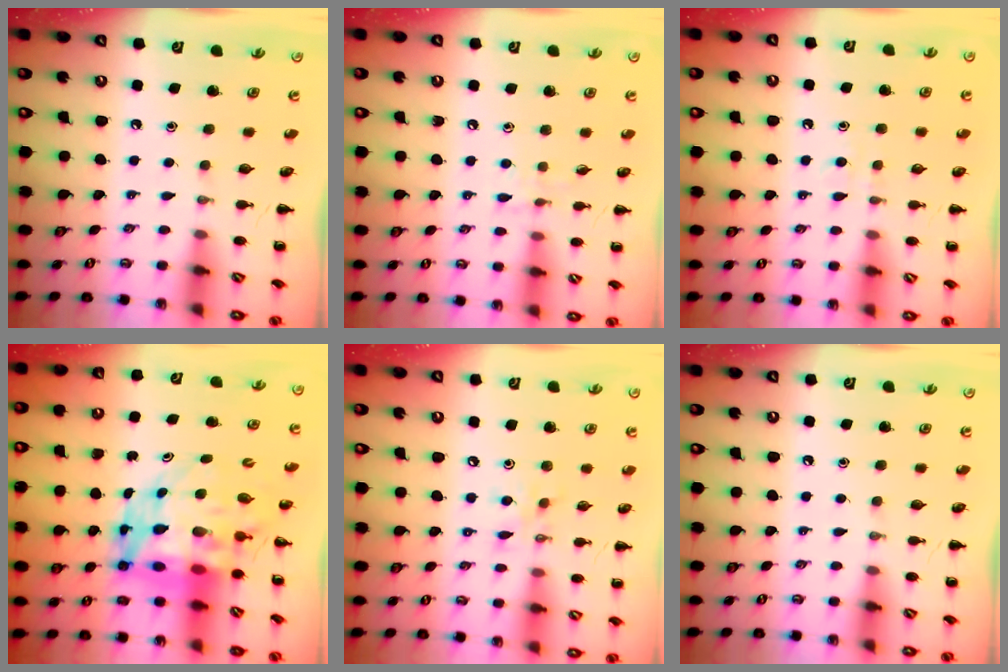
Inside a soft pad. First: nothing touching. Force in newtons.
{"total": 4.9, "press": 4.7, "slide": 1.5}
{"total": 3.4, "press": 3.1, "slide": 1.2}
{"total": 12.5, "press": 11.9, "slide": 3.7}
{"total": 5.9, "press": 5.8, "slide": 0.7}
{"total": 0.0}